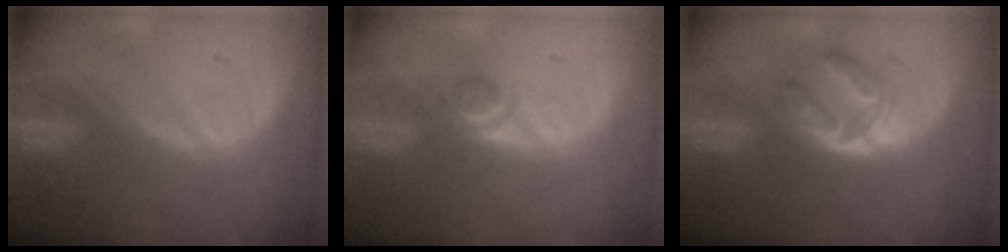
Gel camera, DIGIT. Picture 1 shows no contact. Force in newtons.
{"total": 1.9, "press": 1.7, "slide": 0.8}
{"total": 6.2, "press": 5.0, "slide": 3.5}